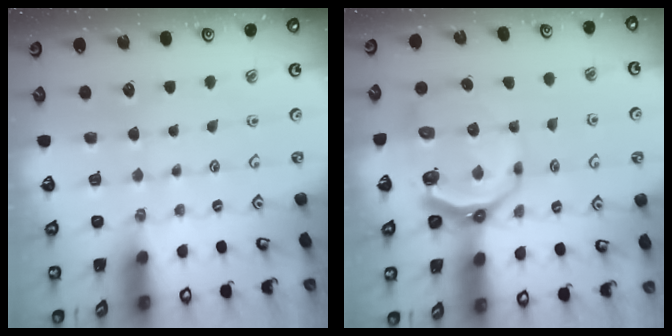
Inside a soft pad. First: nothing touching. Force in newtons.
{"total": 8.7, "press": 7.7, "slide": 4.1}